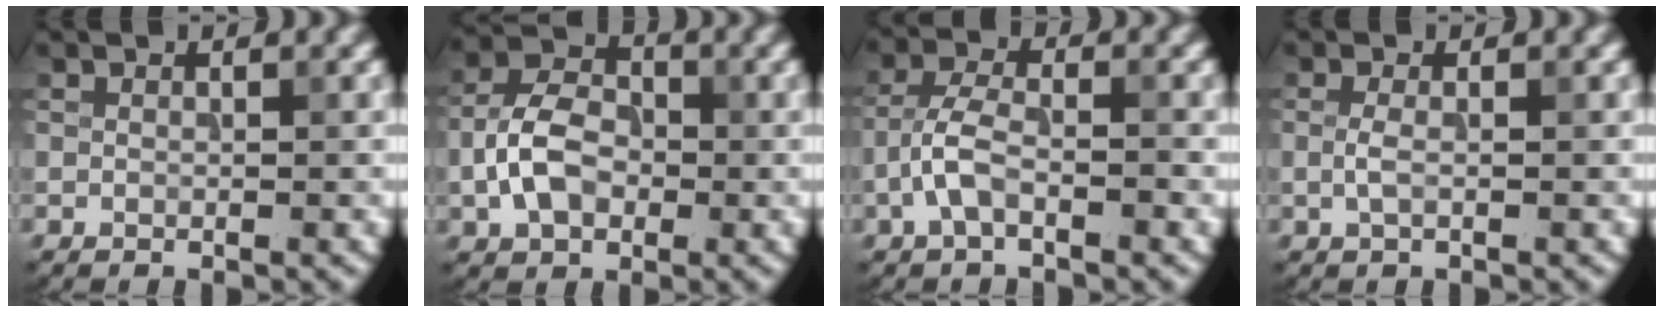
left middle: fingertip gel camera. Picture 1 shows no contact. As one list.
[{"total": 5.1, "force": [-1.2, 3.5, 3.5], "torque": [-0.063, 0.007, -0.028]}, {"total": 3.5, "force": [-1.6, 1.4, 2.7], "torque": [-0.054, 0.009, -0.040]}, {"total": 1.2, "force": [-0.1, 0.5, 1.1], "torque": [-0.027, -0.001, -0.006]}]